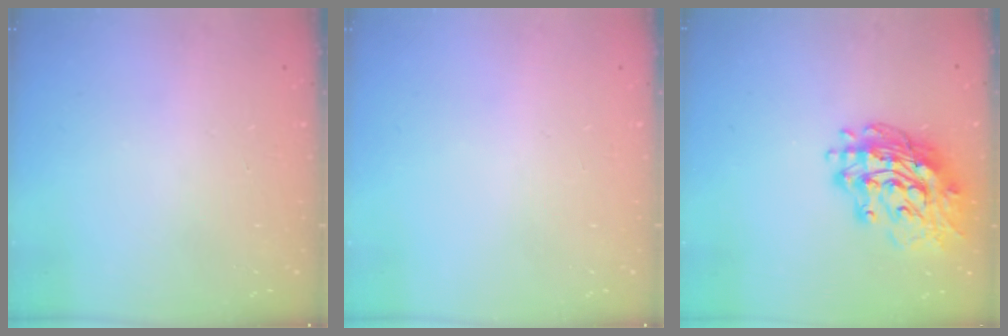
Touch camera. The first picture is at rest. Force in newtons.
{"total": 0.0}
{"total": 18.5, "press": 18.4, "slide": 2.1}